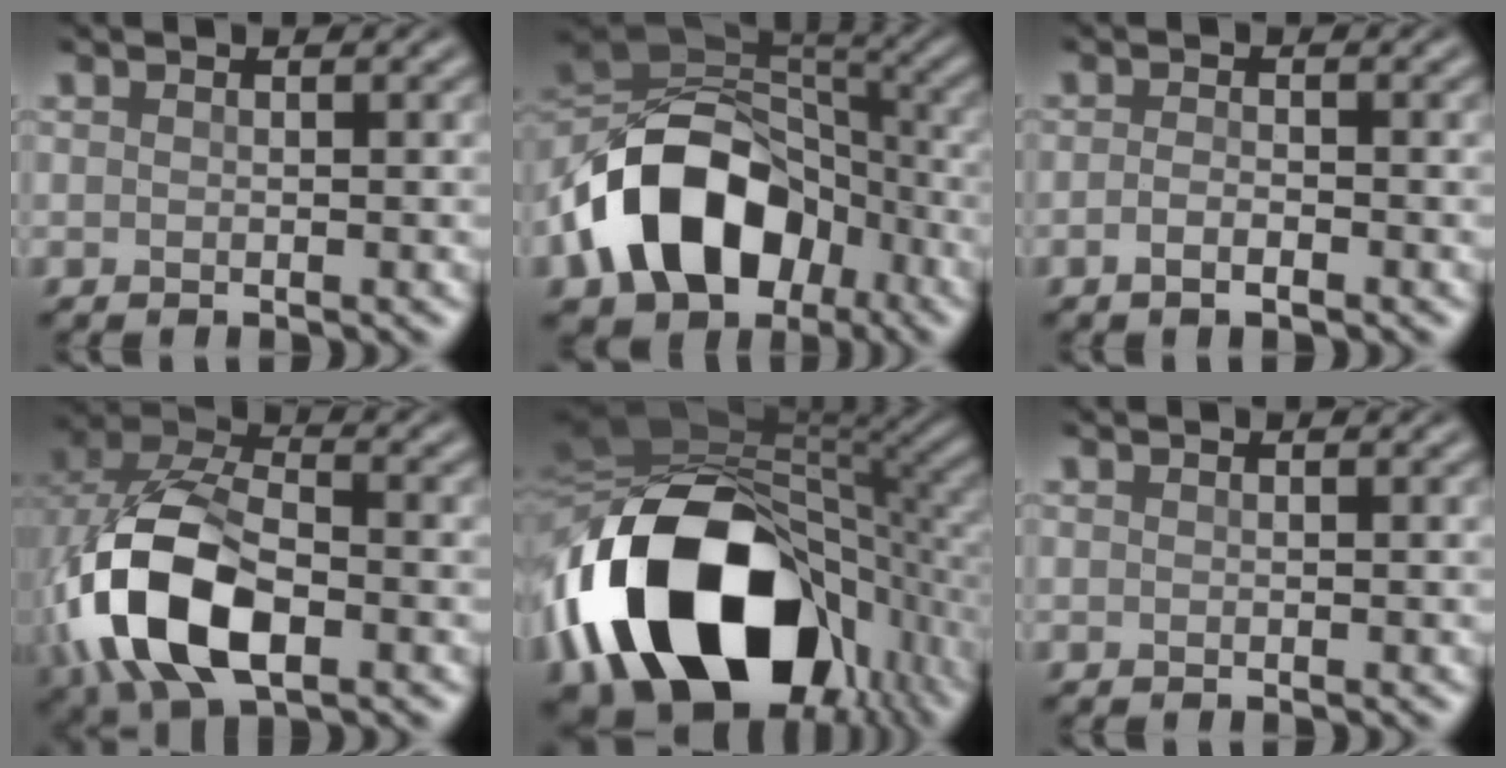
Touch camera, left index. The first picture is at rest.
{"total": 13.1, "force": [-5.4, 8.9, 7.9], "torque": [-0.140, 0.004, -0.105]}
{"total": 1.4, "force": [-0.8, 0.4, 1.1], "torque": [-0.023, -0.001, -0.017]}
{"total": 12.9, "force": [-3.7, 7.4, 9.9], "torque": [-0.217, -0.009, -0.077]}
{"total": 19.7, "force": [-5.9, 12.9, 13.7], "torque": [-0.286, -0.036, -0.078]}
{"total": 0.0}